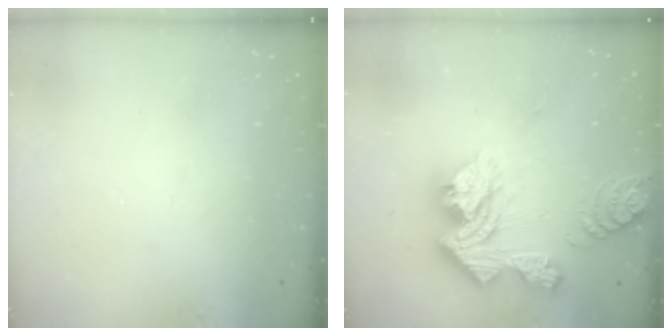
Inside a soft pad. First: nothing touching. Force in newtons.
{"total": 20.1, "press": 20.0, "slide": 1.8}